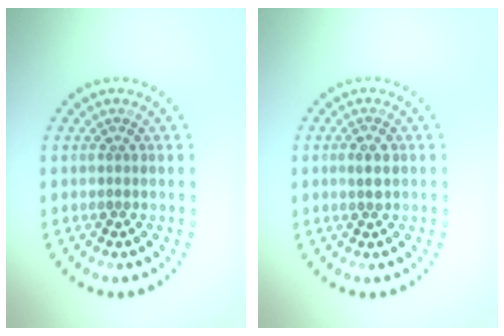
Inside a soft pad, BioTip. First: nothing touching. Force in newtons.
{"total": 1.3, "press": 1.3, "slide": 0.0}